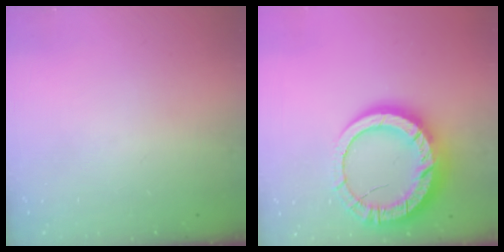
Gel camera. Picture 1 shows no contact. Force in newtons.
{"total": 16.2, "press": 16.2, "slide": 1.5}